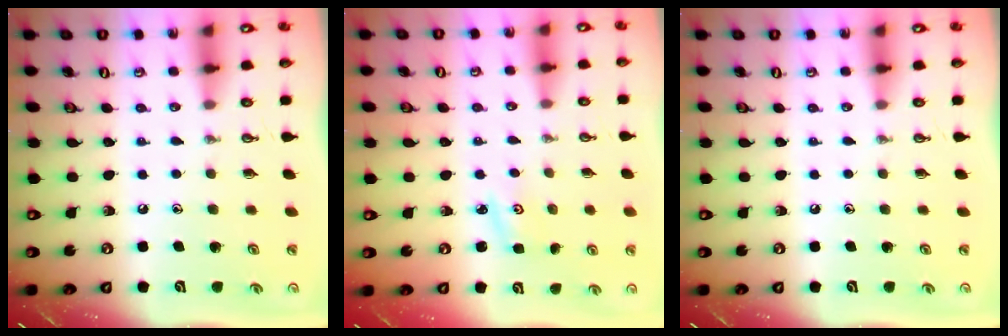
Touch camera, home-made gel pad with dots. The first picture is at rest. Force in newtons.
{"total": 3.0, "press": 3.0, "slide": 0.4}
{"total": 0.0}